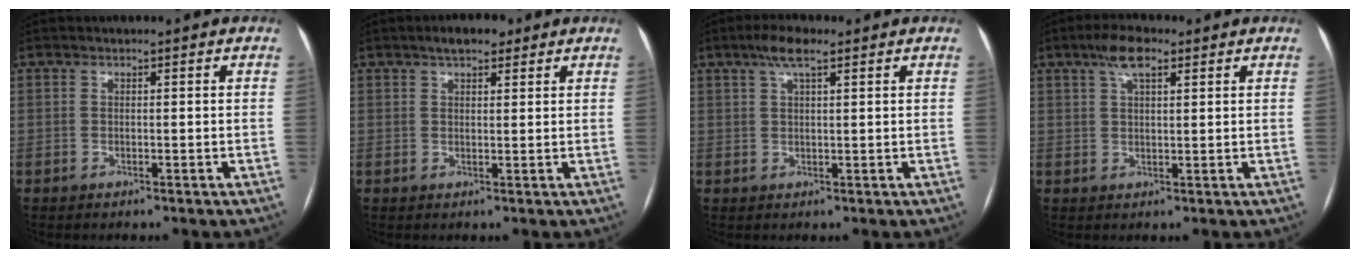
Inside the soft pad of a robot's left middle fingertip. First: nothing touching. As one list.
[{"total": 4.0, "force": [2.7, 1.6, 2.4], "torque": [-0.040, 0.012, 0.041]}, {"total": 4.2, "force": [2.7, 0.8, 3.2], "torque": [-0.063, 0.014, 0.048]}, {"total": 5.1, "force": [3.0, 1.5, 3.8], "torque": [-0.075, 0.016, 0.054]}]